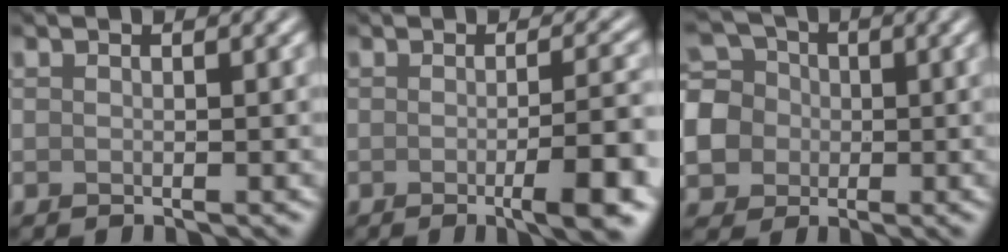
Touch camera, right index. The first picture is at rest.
{"total": 5.7, "force": [-1.5, 1.2, 5.4], "torque": [-0.071, 0.000, -0.025]}
{"total": 9.8, "force": [-1.7, 8.9, 3.7], "torque": [-0.098, 0.006, -0.059]}